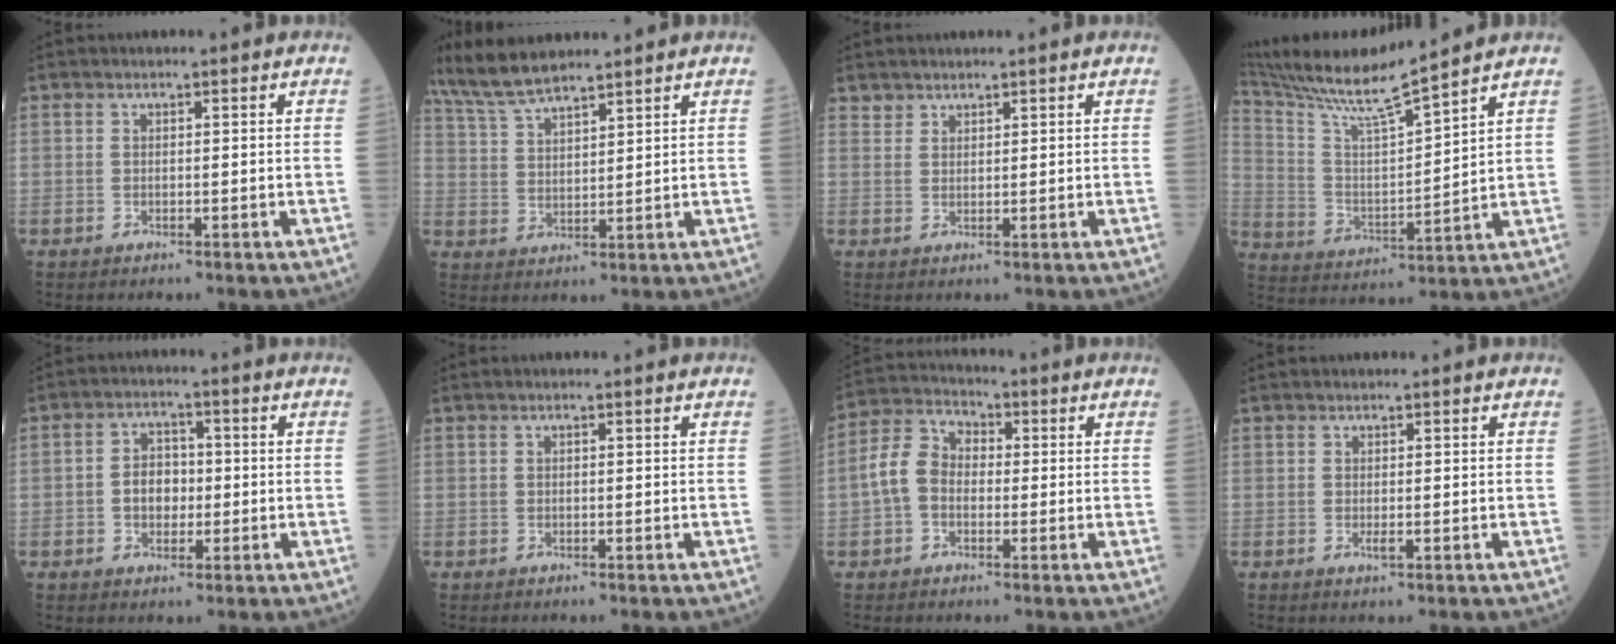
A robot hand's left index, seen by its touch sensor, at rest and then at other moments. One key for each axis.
{"total": 8.8, "fx": 7.7, "fy": 0.9, "fz": 4.0, "tx": -0.094, "ty": 0.019, "tz": 0.154}
{"total": 1.5, "fx": 1.4, "fy": 0.5, "fz": -0.2, "tx": 0.002, "ty": 0.007, "tz": 0.029}
{"total": 13.9, "fx": 12.6, "fy": -1.7, "fz": 5.7, "tx": -0.125, "ty": -0.002, "tz": 0.238}
{"total": 4.8, "fx": -0.8, "fy": 3.6, "fz": 3.2, "tx": -0.063, "ty": 0.013, "tz": -0.015}
{"total": 0.0}
{"total": 6.6, "fx": -0.9, "fy": 4.9, "fz": 4.3, "tx": -0.106, "ty": 0.028, "tz": -0.027}
{"total": 0.6, "fx": 0.0, "fy": 0.2, "fz": 0.6, "tx": -0.012, "ty": -0.003, "tz": 0.002}